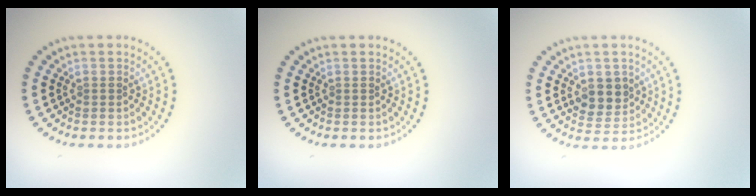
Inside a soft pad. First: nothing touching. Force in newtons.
{"total": 0.0}
{"total": 3.0, "press": 2.8, "slide": 0.9}